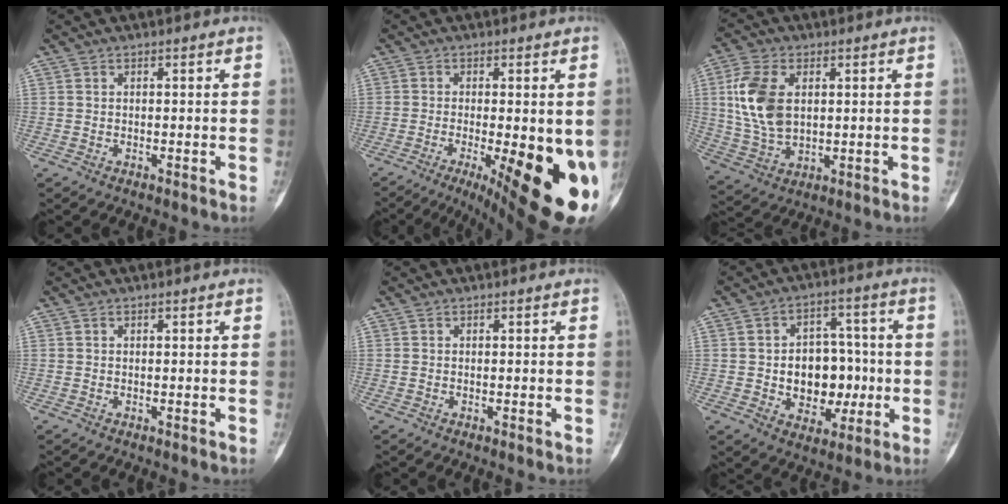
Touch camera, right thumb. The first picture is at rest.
{"total": 20.4, "force": [-6.6, 6.3, 18.2], "torque": [-0.183, -0.027, -0.076]}
{"total": 12.1, "force": [2.3, 7.5, 9.3], "torque": [-0.187, -0.004, 0.048]}
{"total": 0.0}
{"total": 0.0}
{"total": 12.3, "force": [-1.2, 9.1, 8.1], "torque": [-0.064, 0.025, -0.008]}